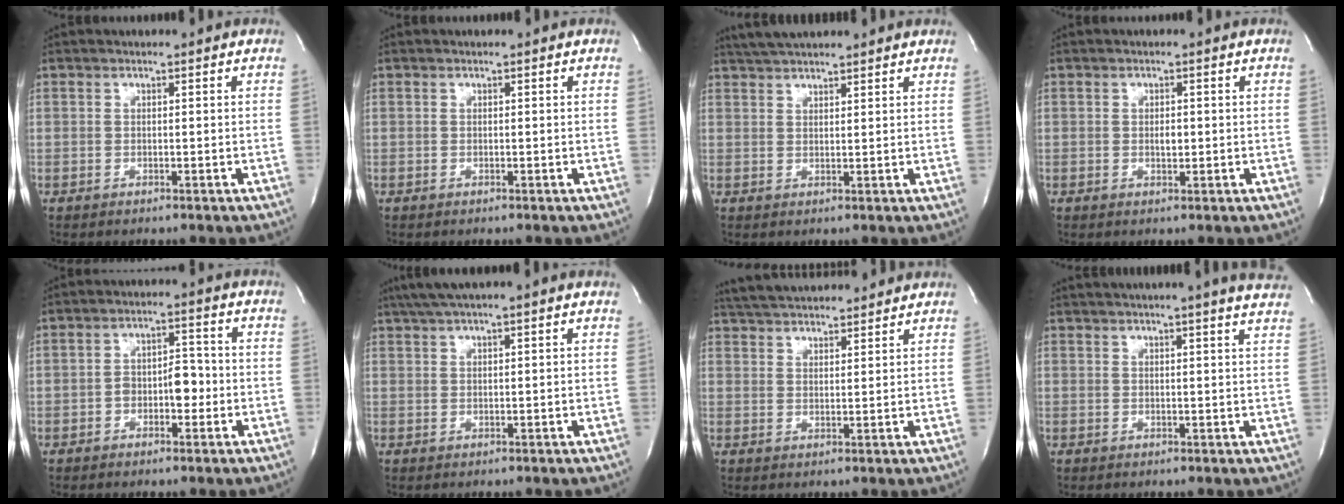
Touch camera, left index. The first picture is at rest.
{"total": 0.0}
{"total": 6.7, "force": [6.1, 0.8, 2.8], "torque": [-0.051, 0.034, 0.097]}
{"total": 1.5, "force": [0.0, 0.8, 1.3], "torque": [-0.023, 0.000, 0.001]}
{"total": 5.0, "force": [-1.4, 2.5, 4.1], "torque": [-0.065, 0.018, -0.023]}
{"total": 5.7, "force": [4.4, -0.6, 3.5], "torque": [-0.062, 0.030, 0.077]}
{"total": 13.0, "force": [12.1, 2.0, 4.2], "torque": [-0.077, 0.032, 0.186]}
{"total": 13.0, "force": [11.5, -0.8, 6.0], "torque": [-0.096, -0.009, 0.129]}